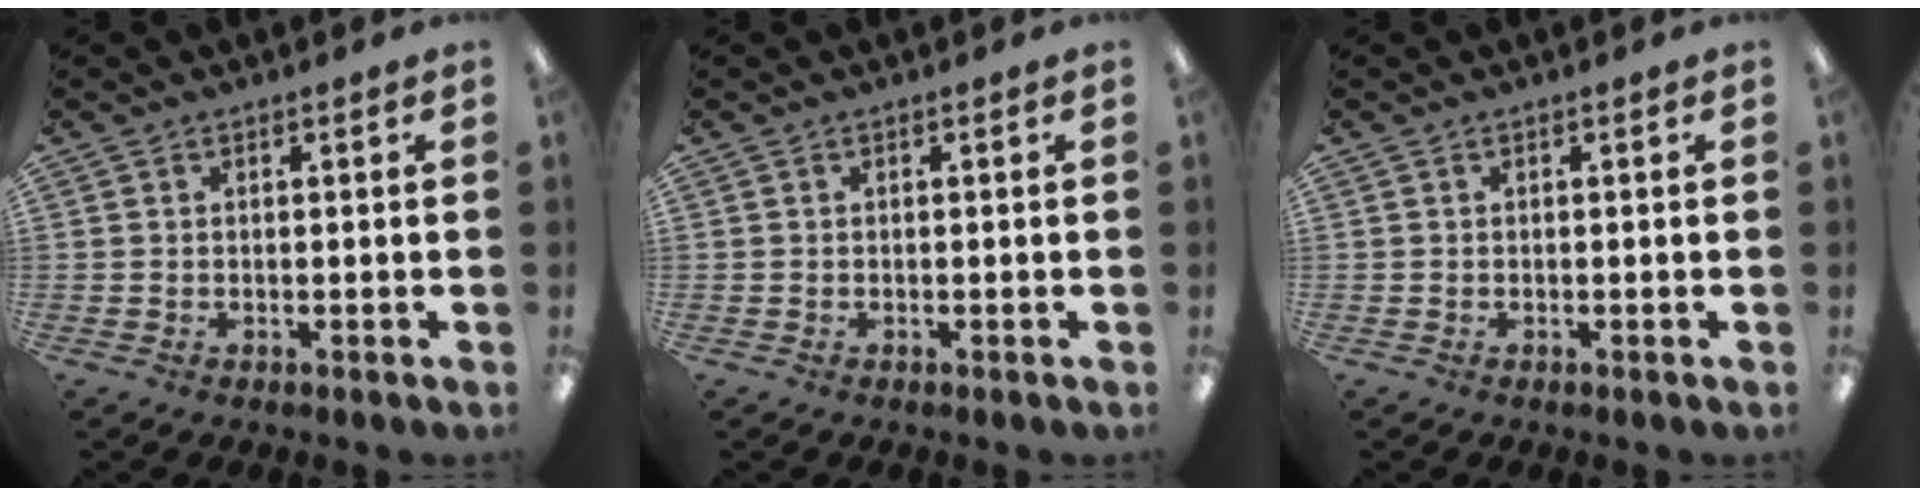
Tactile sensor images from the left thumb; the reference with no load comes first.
{"total": 0.0}
{"total": 0.0}